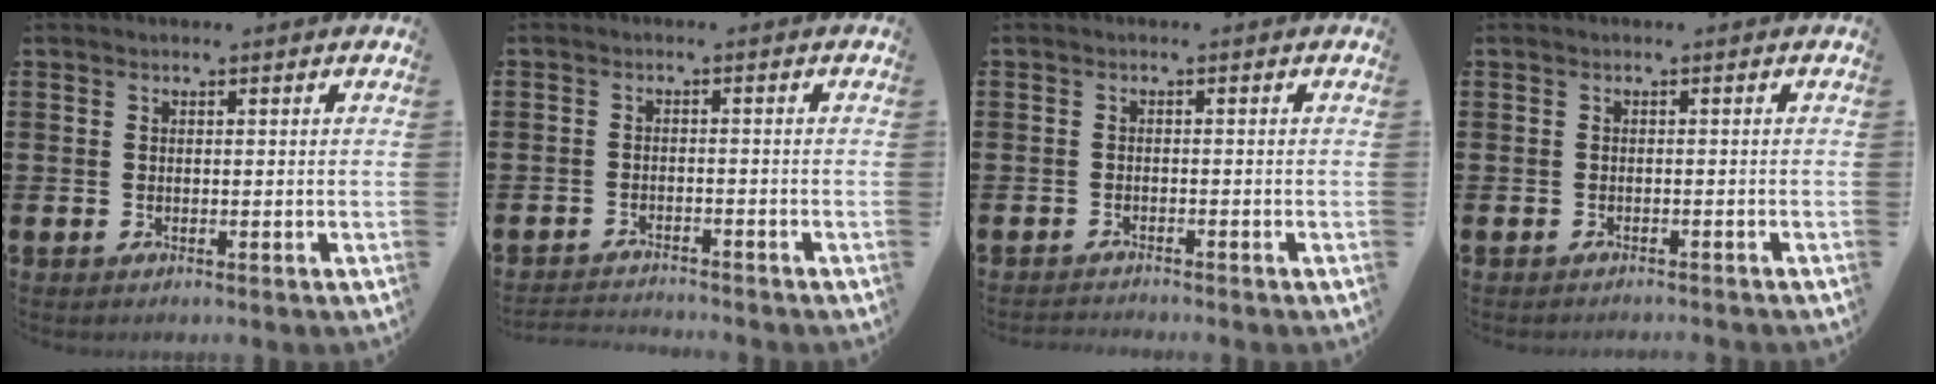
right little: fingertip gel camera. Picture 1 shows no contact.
{"total": 1.9, "force": [-1.9, -0.1, -0.1], "torque": [-0.002, 0.002, -0.041]}
{"total": 1.0, "force": [-1.0, -0.1, 0.0], "torque": [-0.001, 0.001, -0.020]}
{"total": 0.6, "force": [-0.6, -0.1, 0.0], "torque": [0.000, -0.001, -0.012]}